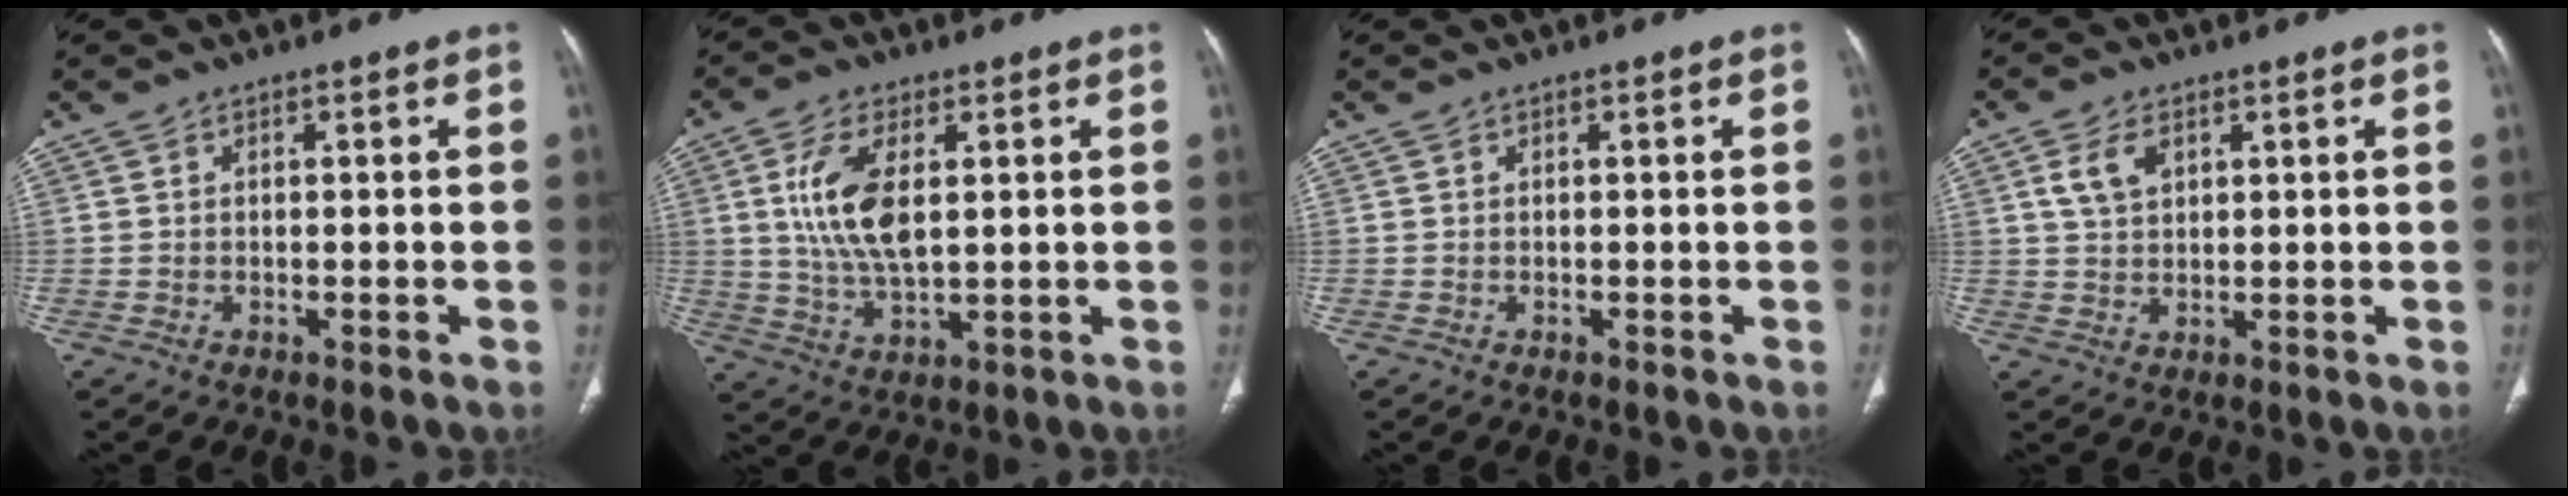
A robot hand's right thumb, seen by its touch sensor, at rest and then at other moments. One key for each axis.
{"total": 10.9, "fx": 2.2, "fy": 5.3, "fz": 9.3, "tx": -0.188, "ty": -0.011, "tz": 0.046}
{"total": 0.0}
{"total": 4.9, "fx": 2.0, "fy": 3.0, "fz": 3.3, "tx": -0.058, "ty": -0.004, "tz": 0.042}